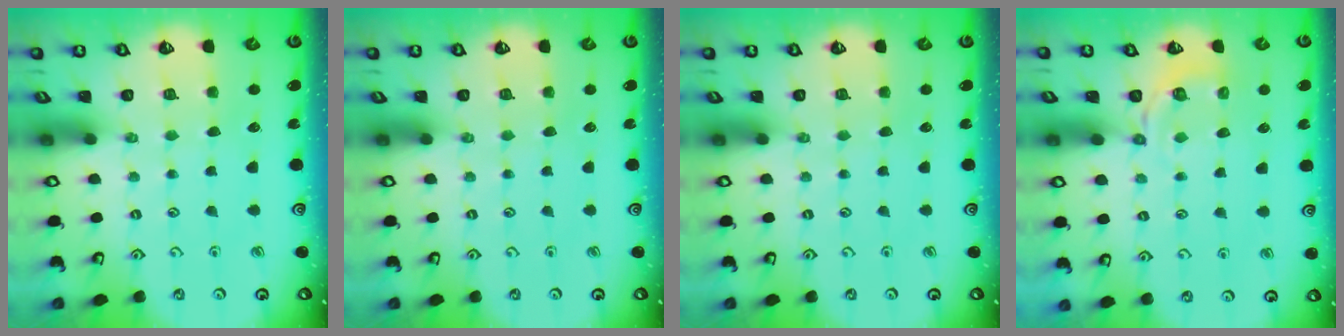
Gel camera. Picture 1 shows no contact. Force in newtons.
{"total": 0.0}
{"total": 0.0}
{"total": 2.8, "press": 2.1, "slide": 1.8}